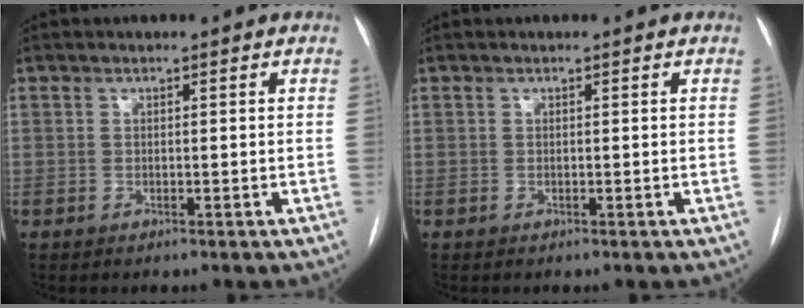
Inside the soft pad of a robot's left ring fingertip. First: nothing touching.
{"total": 0.0}